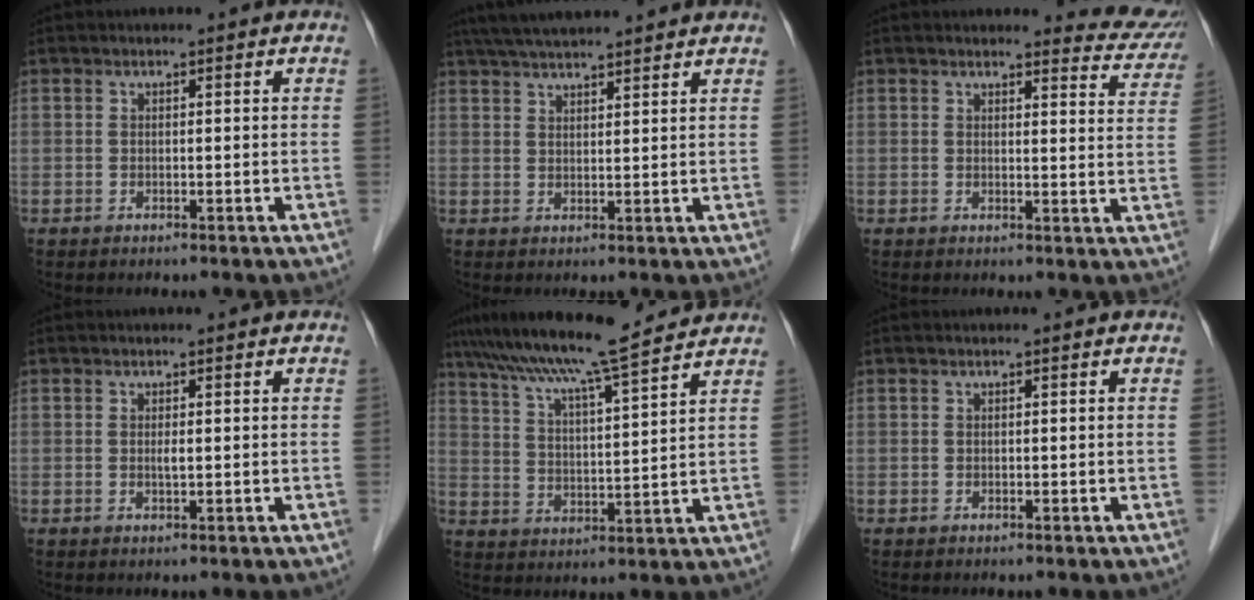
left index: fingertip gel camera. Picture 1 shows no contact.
{"total": 10.7, "force": [9.5, 0.8, 4.9], "torque": [-0.081, 0.038, 0.140]}
{"total": 6.8, "force": [6.6, 1.4, 0.5], "torque": [0.010, -0.030, 0.050]}
{"total": 0.9, "force": [0.1, 0.1, 0.8], "torque": [-0.019, -0.003, 0.002]}
{"total": 14.3, "force": [12.3, 0.0, 7.3], "torque": [-0.131, 0.022, 0.194]}
{"total": 0.0}